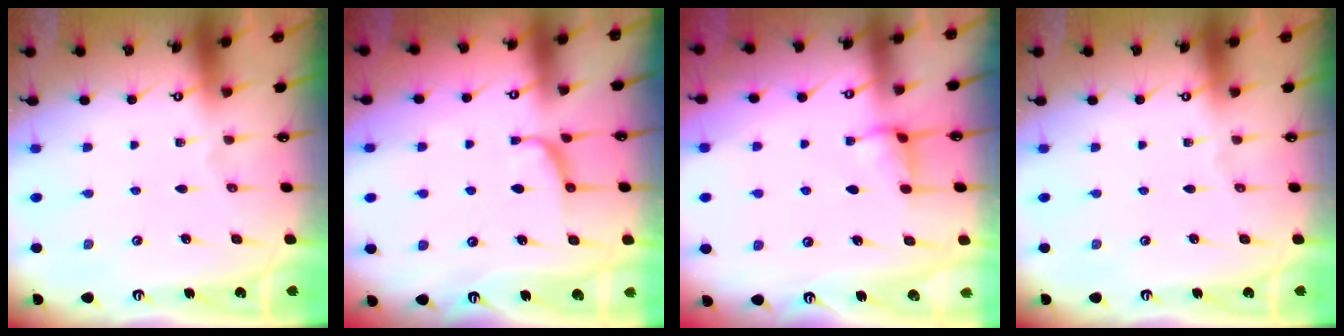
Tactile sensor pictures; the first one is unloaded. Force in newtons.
{"total": 1.7, "press": 1.5, "slide": 0.9}
{"total": 2.0, "press": 1.9, "slide": 0.7}
{"total": 0.0}